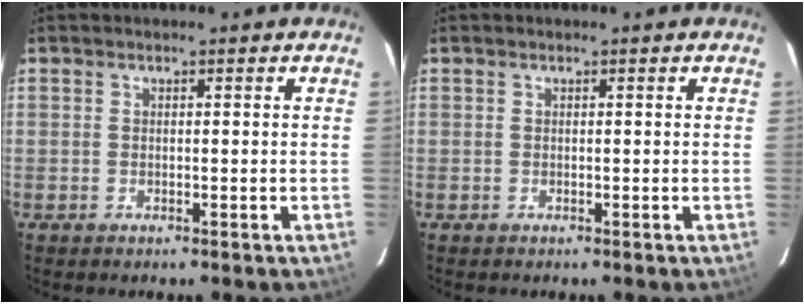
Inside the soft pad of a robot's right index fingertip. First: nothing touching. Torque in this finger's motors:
{"motor_torque": [0.00, 0.00, 0.02, 0.00]}